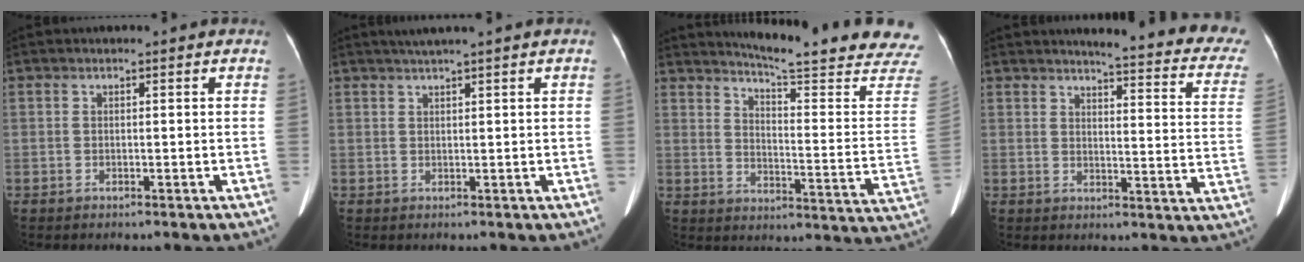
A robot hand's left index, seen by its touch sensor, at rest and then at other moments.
{"total": 2.3, "force": [1.7, -0.6, 1.5], "torque": [-0.027, 0.008, 0.035]}
{"total": 21.7, "force": [20.0, -0.3, 8.5], "torque": [-0.122, -0.106, 0.235]}
{"total": 18.7, "force": [17.0, 1.8, 7.4], "torque": [-0.075, -0.081, 0.170]}